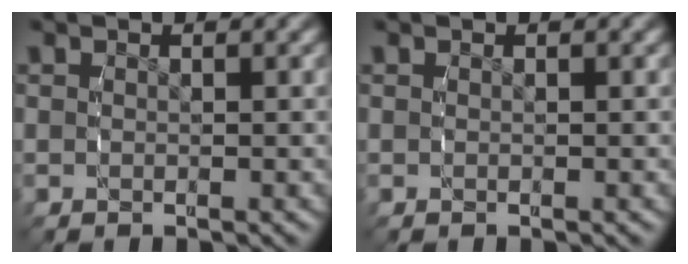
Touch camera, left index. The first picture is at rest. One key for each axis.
{"total": 0.0}